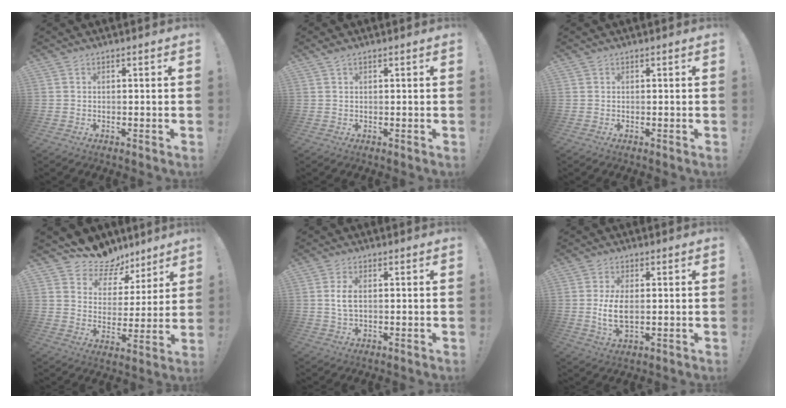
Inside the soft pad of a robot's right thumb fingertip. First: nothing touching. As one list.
[{"total": 1.0, "force": [0.8, 0.1, 0.7], "torque": [-0.017, 0.001, 0.014]}, {"total": 0.0}, {"total": 10.5, "force": [9.1, 4.9, 1.5], "torque": [-0.028, -0.082, 0.170]}, {"total": 3.9, "force": [0.4, 1.9, 3.4], "torque": [-0.058, -0.003, 0.004]}, {"total": 7.0, "force": [0.2, 3.5, 6.0], "torque": [-0.111, -0.013, -0.001]}]